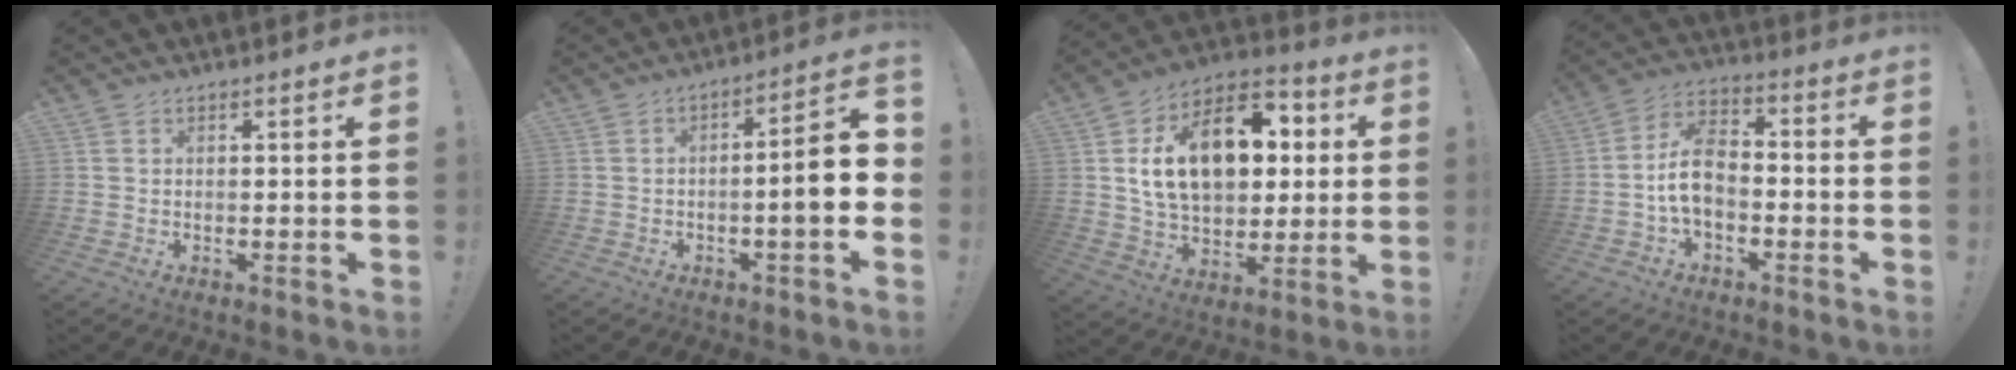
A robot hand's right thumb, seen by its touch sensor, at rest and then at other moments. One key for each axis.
{"total": 9.2, "fx": -1.8, "fy": 1.0, "fz": 9.0, "tx": -0.126, "ty": -0.001, "tz": -0.036}
{"total": 20.8, "fx": 5.0, "fy": 13.4, "fz": 15.1, "tx": -0.237, "ty": -0.006, "tz": 0.091}
{"total": 10.4, "fx": -2.4, "fy": 6.6, "fz": 7.6, "tx": -0.151, "ty": 0.013, "tz": -0.044}